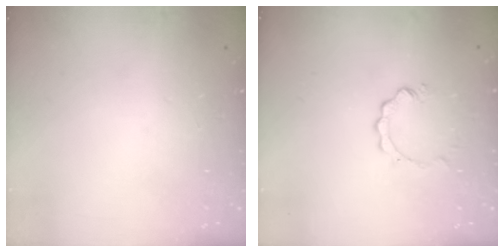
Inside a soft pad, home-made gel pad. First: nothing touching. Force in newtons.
{"total": 2.1, "press": 2.1, "slide": 0.2}